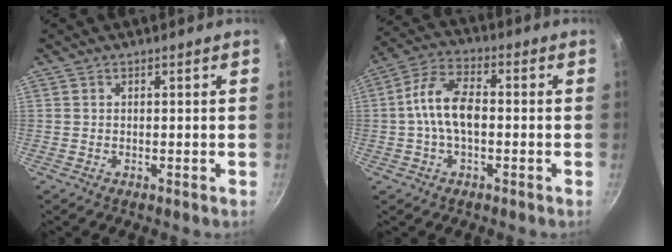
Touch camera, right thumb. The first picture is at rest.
{"total": 9.5, "force": [-0.7, 5.1, 7.9], "torque": [-0.145, 0.032, -0.023]}